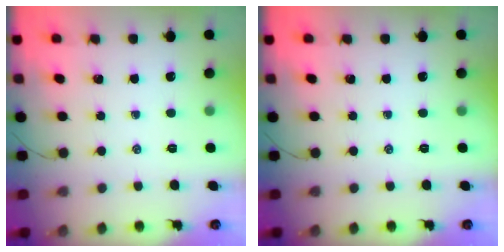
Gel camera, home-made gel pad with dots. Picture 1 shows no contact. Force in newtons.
{"total": 0.0}